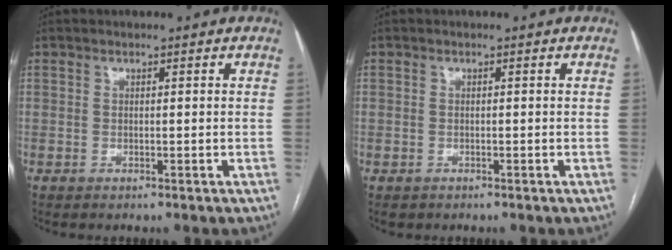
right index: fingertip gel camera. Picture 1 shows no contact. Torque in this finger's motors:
{"motor_torque": [-0.41, 0.09, -0.76, -0.21]}